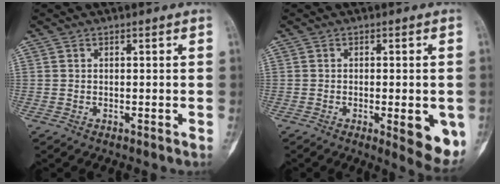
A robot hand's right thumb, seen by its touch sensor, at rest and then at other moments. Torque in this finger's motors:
{"motor_torque": [0.20, 0.36, -0.14, -0.05, 0.00]}